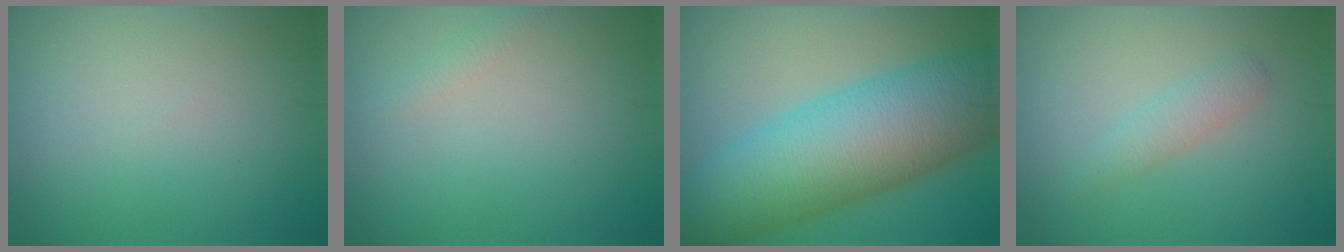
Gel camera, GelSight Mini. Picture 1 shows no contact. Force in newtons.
{"total": 0.8, "press": 0.8, "slide": 0.1}
{"total": 11.7, "press": 11.7, "slide": 0.1}
{"total": 1.7, "press": 1.7, "slide": 0.0}